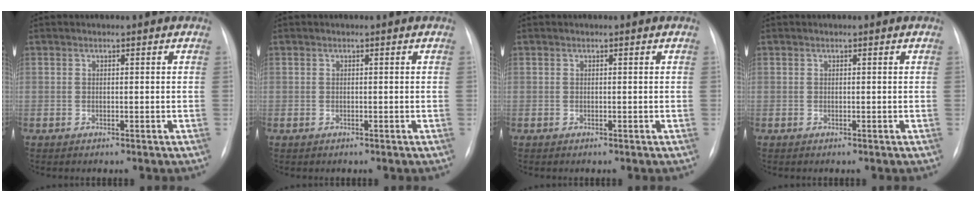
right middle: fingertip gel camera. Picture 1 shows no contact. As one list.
[{"total": 0.0}, {"total": 0.0}, {"total": 0.0}]